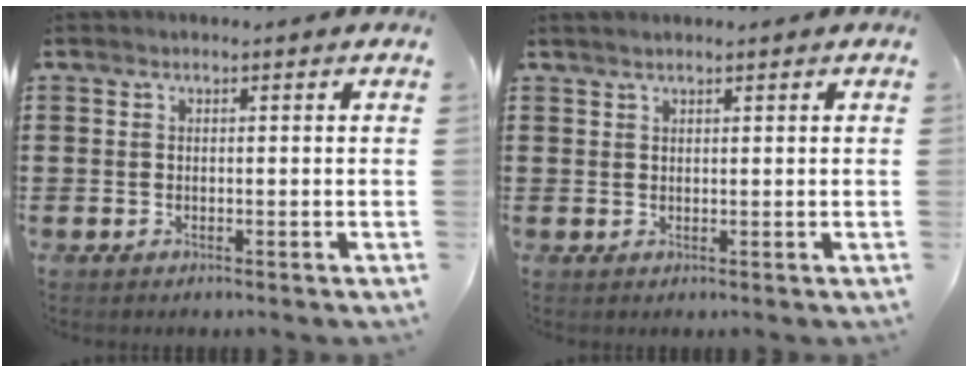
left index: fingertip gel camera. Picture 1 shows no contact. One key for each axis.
{"total": 0.8, "fx": 0.7, "fy": 0.1, "fz": 0.4, "tx": -0.009, "ty": 0.002, "tz": 0.014}